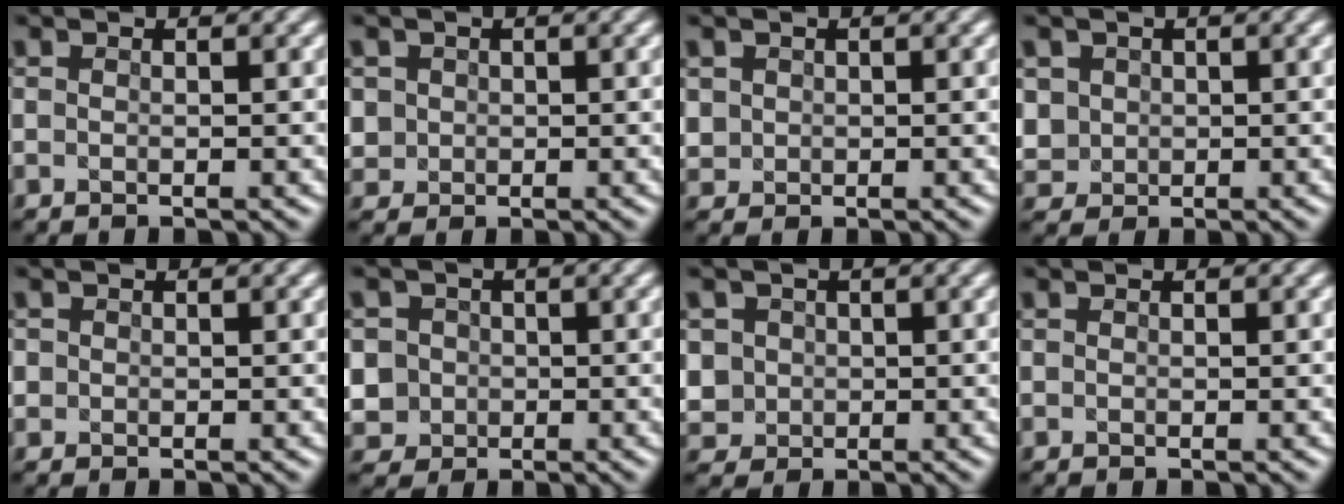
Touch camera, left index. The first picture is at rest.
{"total": 3.8, "force": [0.7, 3.7, 0.9], "torque": [-0.014, 0.029, -0.005]}
{"total": 2.3, "force": [0.7, 2.2, 0.4], "torque": [0.009, 0.019, 0.000]}
{"total": 3.5, "force": [0.9, 3.3, 0.7], "torque": [-0.009, 0.024, 0.013]}
{"total": 1.2, "force": [0.3, 1.1, 0.2], "torque": [0.013, 0.010, -0.010]}
{"total": 8.8, "force": [-1.8, 8.4, 2.0], "torque": [-0.058, 0.002, -0.054]}
{"total": 5.6, "force": [0.1, 5.4, 1.4], "torque": [-0.033, 0.023, -0.012]}
{"total": 0.0}